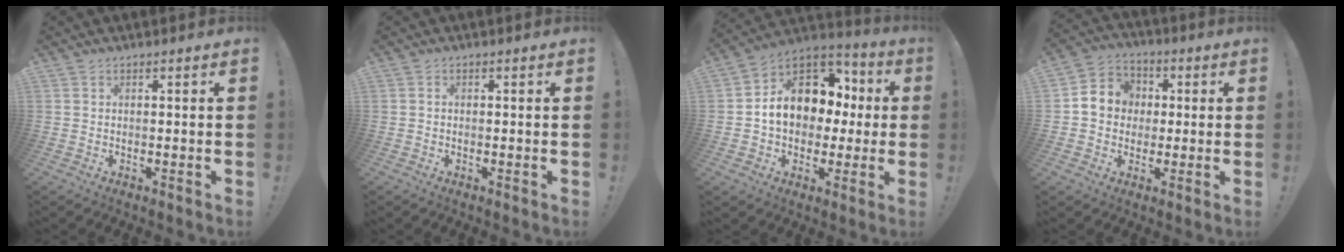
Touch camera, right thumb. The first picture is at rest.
{"total": 0.0}
{"total": 15.4, "force": [2.2, 12.1, 9.3], "torque": [-0.134, 0.005, 0.052]}
{"total": 9.0, "force": [0.3, 8.6, 2.7], "torque": [-0.041, 0.014, 0.015]}